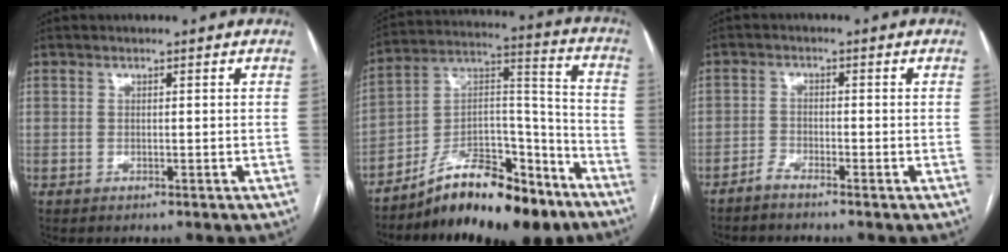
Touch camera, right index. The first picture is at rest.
{"total": 18.4, "force": [-13.6, 6.1, 10.9], "torque": [-0.167, 0.038, -0.222]}
{"total": 1.9, "force": [-1.8, -0.1, 0.5], "torque": [-0.012, -0.004, -0.039]}